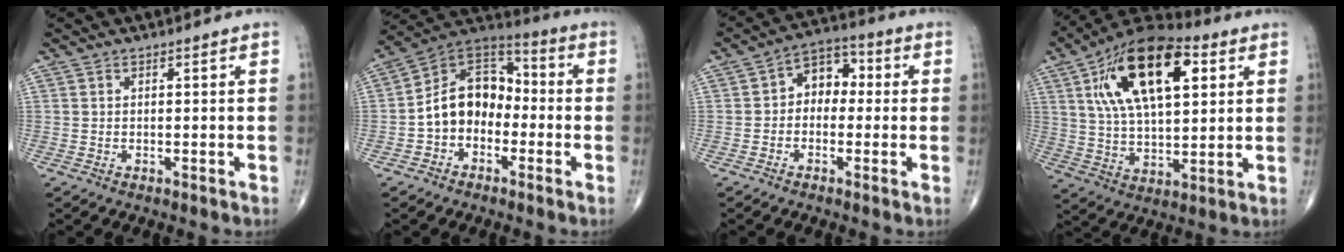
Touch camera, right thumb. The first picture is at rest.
{"total": 12.3, "force": [-2.5, 9.3, 7.7], "torque": [-0.103, 0.051, -0.059]}
{"total": 7.3, "force": [0.1, 5.4, 4.9], "torque": [-0.040, 0.030, -0.016]}
{"total": 21.8, "force": [7.4, 10.4, 17.6], "torque": [-0.285, -0.003, 0.121]}